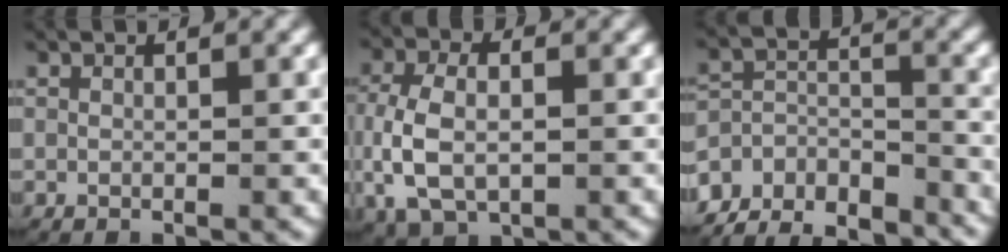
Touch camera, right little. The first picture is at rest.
{"total": 5.3, "force": [-0.5, 3.6, 3.8], "torque": [-0.107, -0.005, 0.001]}
{"total": 12.1, "force": [-9.8, 5.9, 4.0], "torque": [-0.068, -0.033, -0.158]}